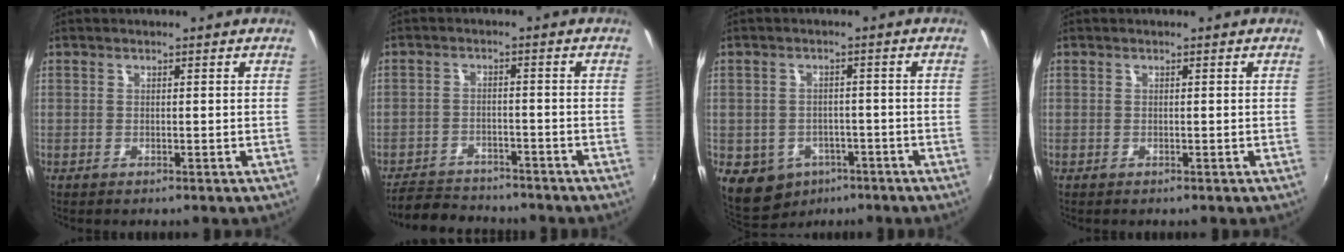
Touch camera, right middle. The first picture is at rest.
{"total": 8.7, "force": [-7.9, 2.8, 2.3], "torque": [-0.074, 0.000, -0.124]}
{"total": 8.8, "force": [-4.4, 7.1, 3.1], "torque": [-0.083, -0.001, -0.049]}
{"total": 0.0}